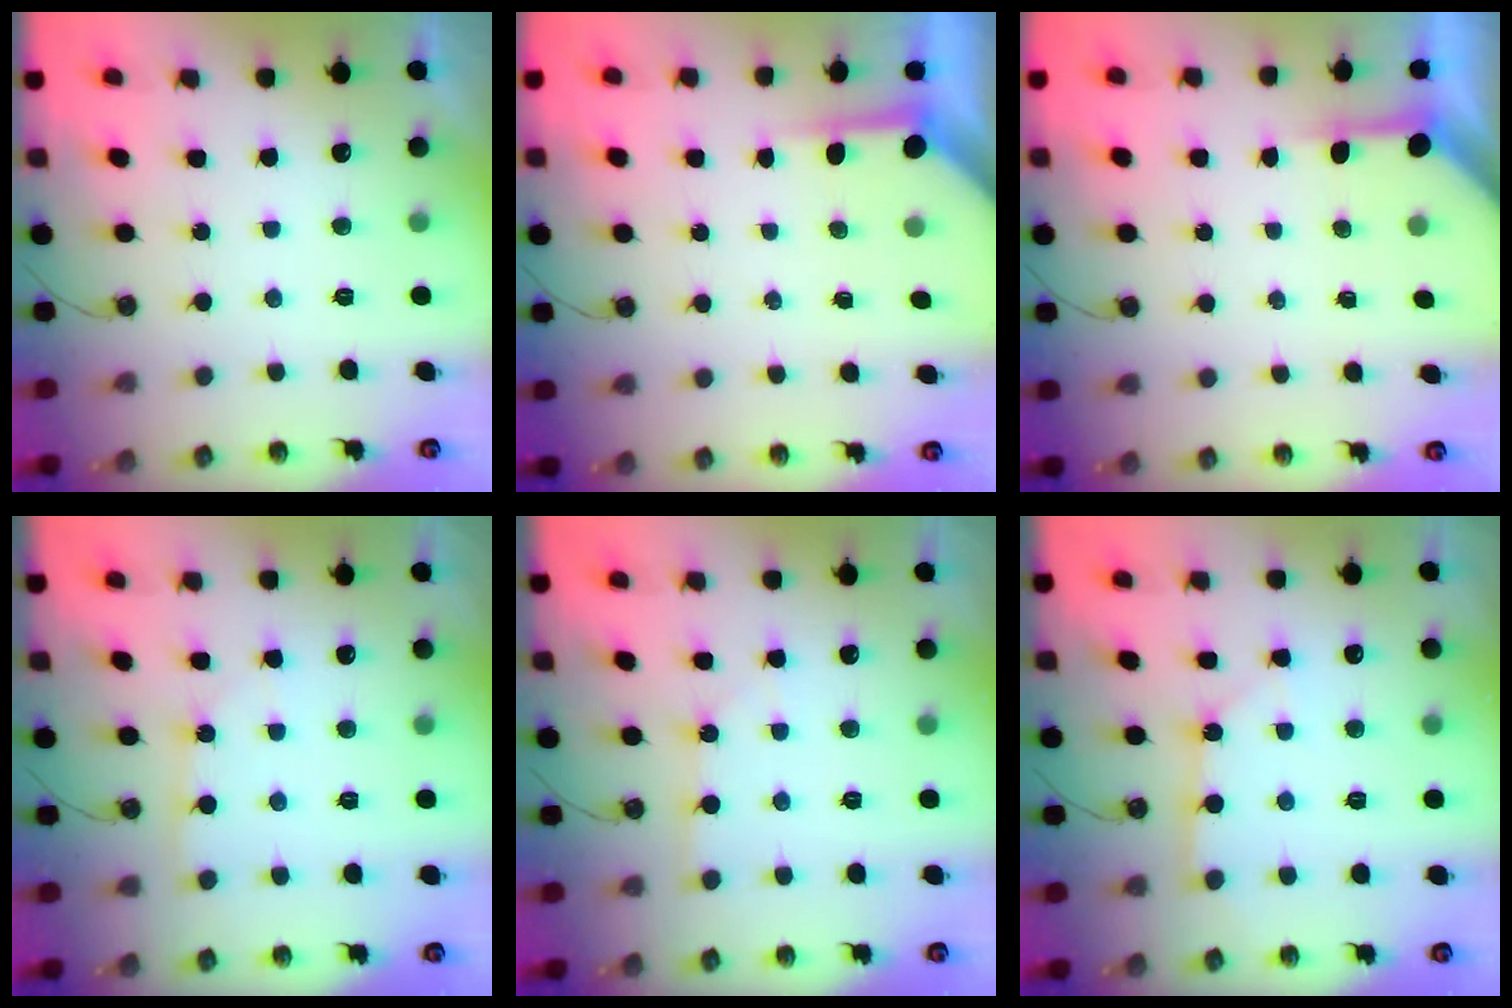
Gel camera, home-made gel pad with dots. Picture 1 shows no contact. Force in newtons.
{"total": 3.8, "press": 3.7, "slide": 0.4}
{"total": 3.7, "press": 3.7, "slide": 0.3}
{"total": 3.2, "press": 3.1, "slide": 0.4}
{"total": 2.1, "press": 2.1, "slide": 0.3}
{"total": 2.4, "press": 2.4, "slide": 0.3}